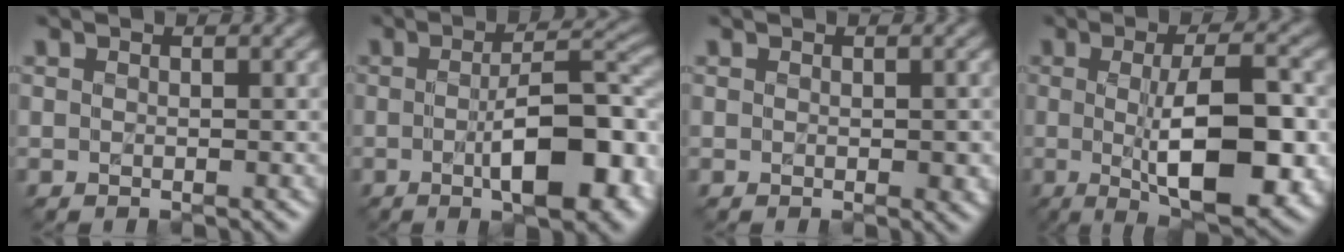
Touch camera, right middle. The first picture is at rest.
{"total": 9.7, "force": [-2.2, 3.2, 8.9], "torque": [-0.125, 0.000, -0.031]}
{"total": 1.1, "force": [0.0, 0.7, 0.9], "torque": [-0.017, -0.002, 0.003]}
{"total": 10.3, "force": [-0.7, 2.9, 9.8], "torque": [-0.143, -0.007, -0.011]}